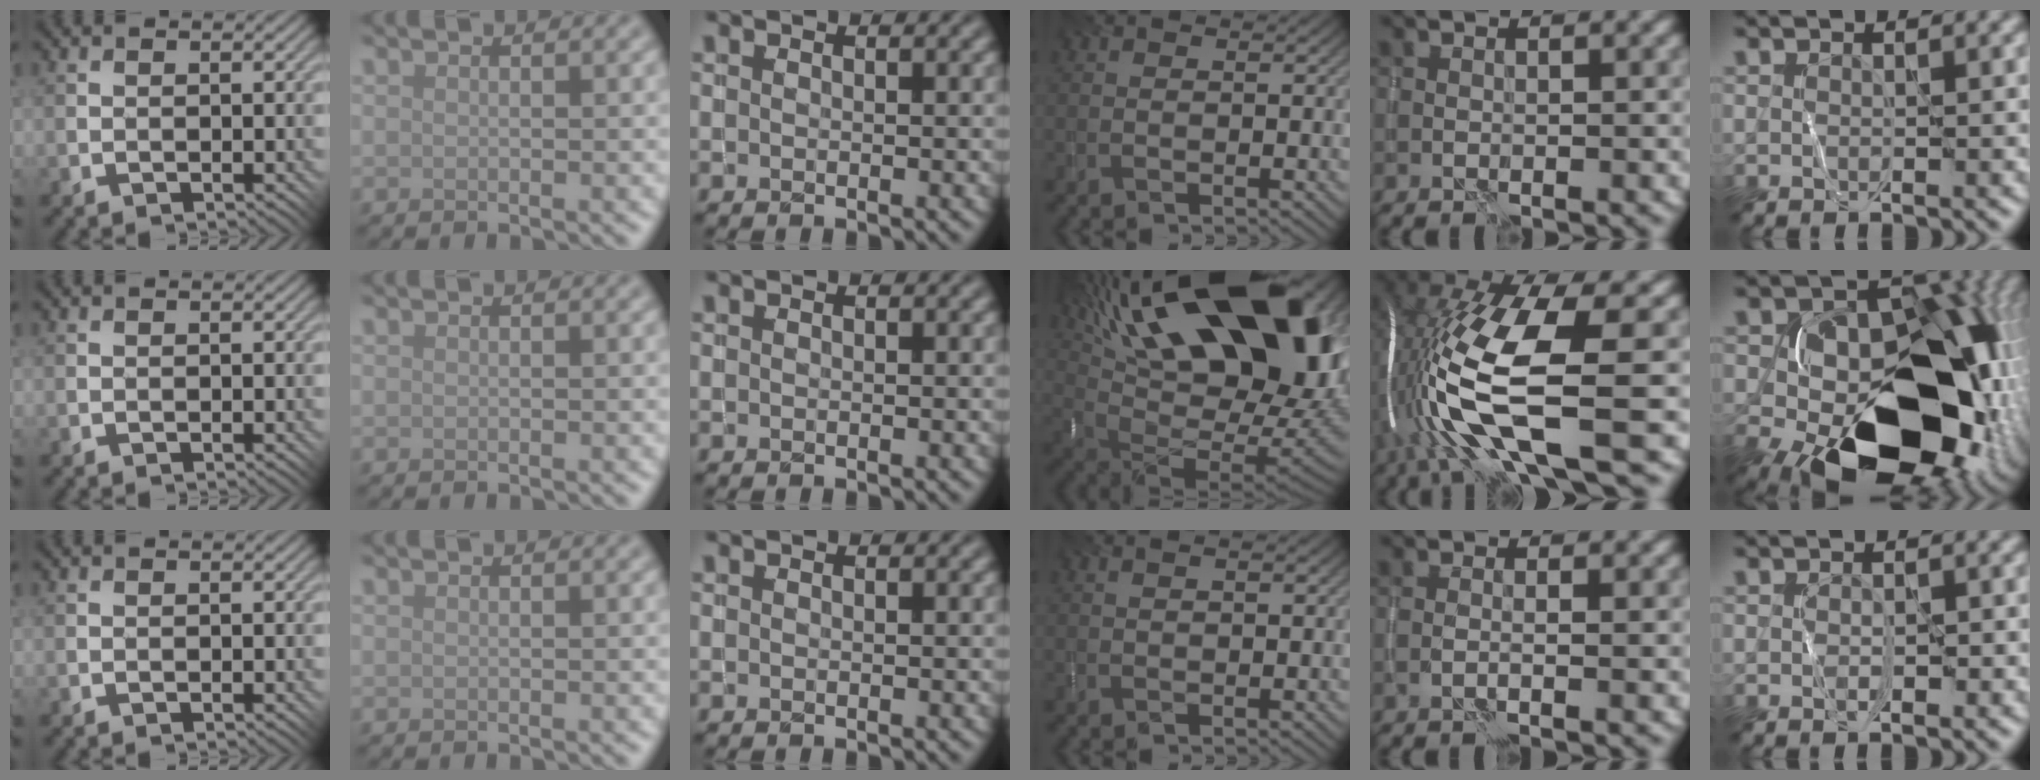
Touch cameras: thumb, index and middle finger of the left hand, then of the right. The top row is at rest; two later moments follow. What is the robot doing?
{"motion": "wrap", "object": "thread"}